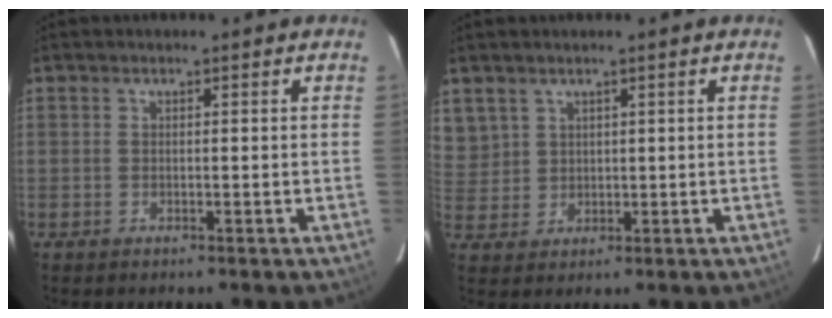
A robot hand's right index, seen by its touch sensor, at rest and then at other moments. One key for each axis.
{"total": 5.4, "fx": 3.3, "fy": 4.2, "fz": 0.4, "tx": -0.014, "ty": 0.005, "tz": 0.079}